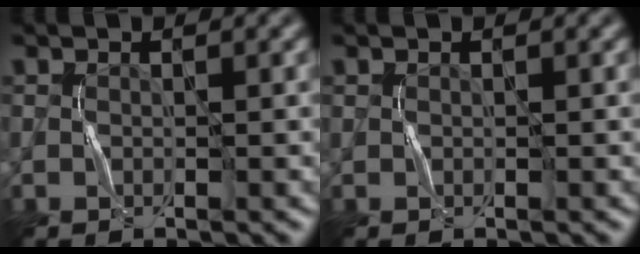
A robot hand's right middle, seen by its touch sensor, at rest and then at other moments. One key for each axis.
{"total": 0.0}